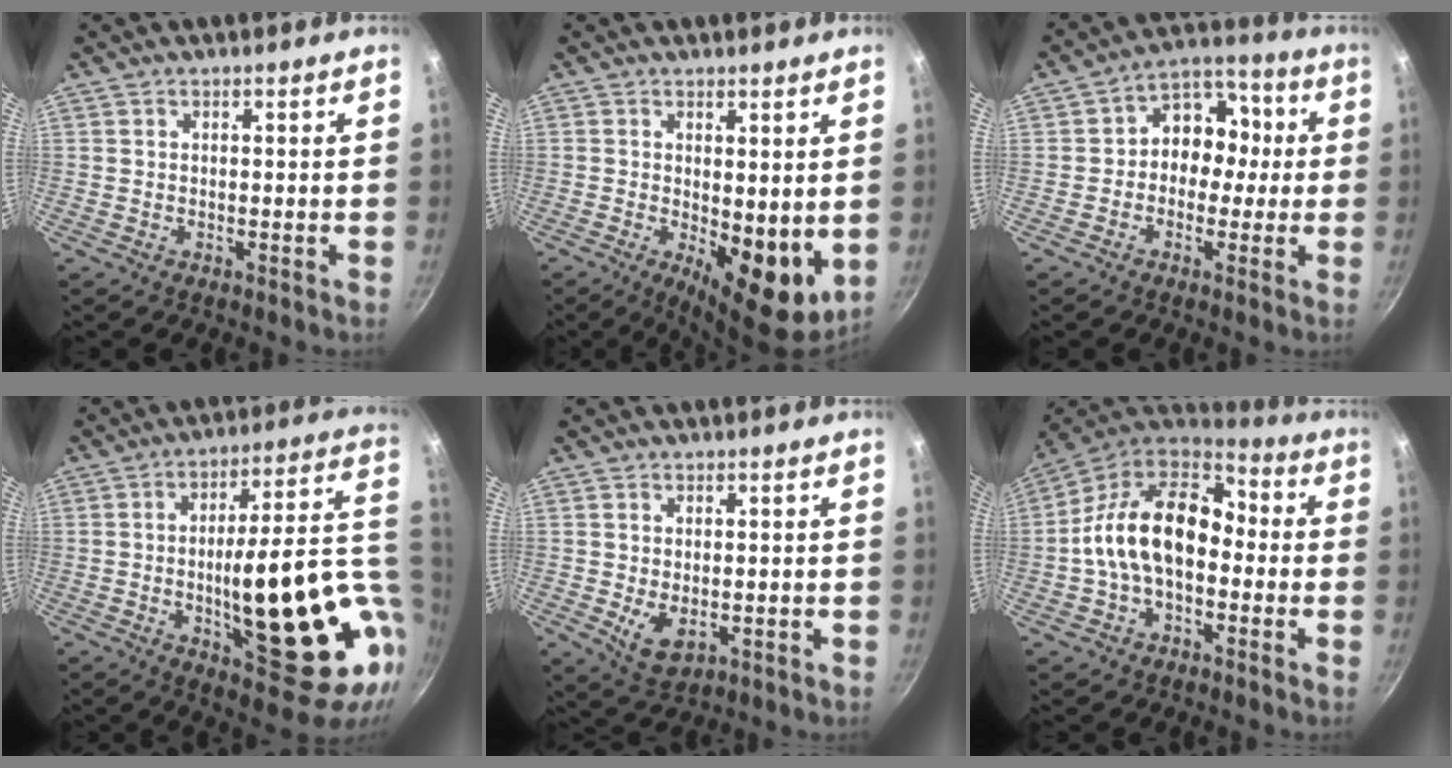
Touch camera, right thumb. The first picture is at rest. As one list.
[{"total": 9.7, "force": [-0.8, 3.8, 8.9], "torque": [-0.111, -0.019, 0.000]}, {"total": 10.4, "force": [-0.1, 8.5, 5.9], "torque": [-0.024, 0.035, -0.022]}, {"total": 26.8, "force": [-2.1, 9.4, 25.0], "torque": [-0.328, 0.001, -0.012]}, {"total": 5.6, "force": [-0.7, 3.4, 4.3], "torque": [-0.074, -0.018, -0.001]}, {"total": 17.8, "force": [-1.5, 11.6, 13.4], "torque": [-0.209, 0.051, -0.044]}]